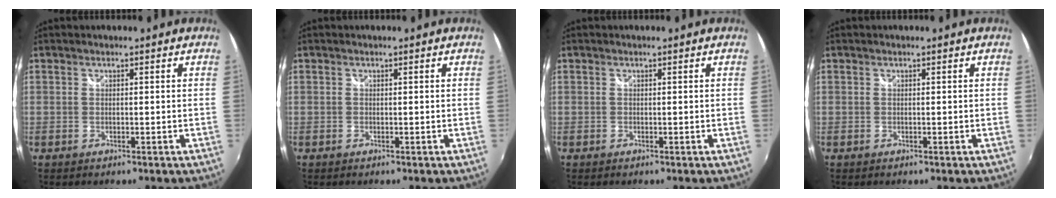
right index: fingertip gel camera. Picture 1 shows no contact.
{"total": 0.0}
{"total": 0.0}
{"total": 0.0}